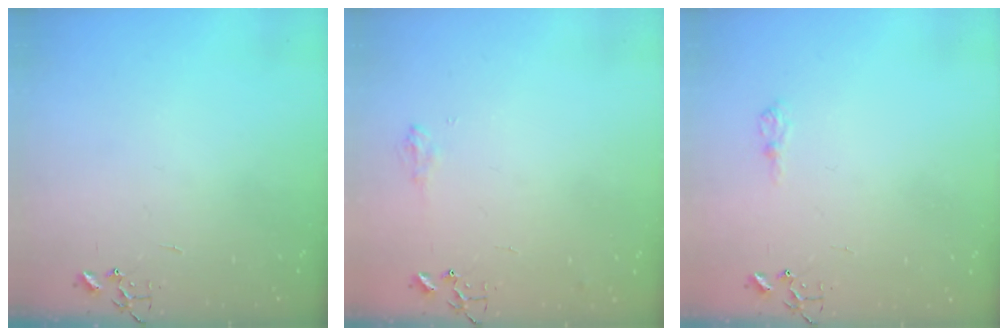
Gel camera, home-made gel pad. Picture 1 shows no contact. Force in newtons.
{"total": 5.8, "press": 5.7, "slide": 0.7}
{"total": 6.5, "press": 6.5, "slide": 0.9}